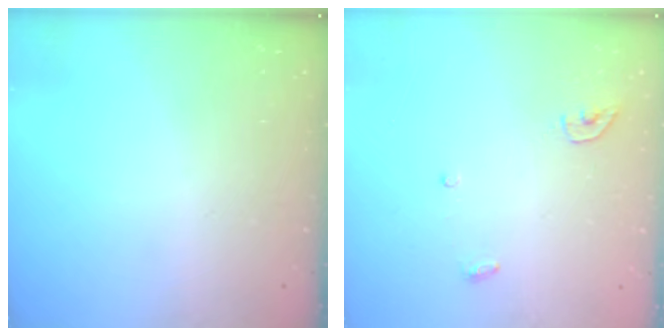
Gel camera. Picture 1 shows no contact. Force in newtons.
{"total": 3.7, "press": 3.7, "slide": 0.3}